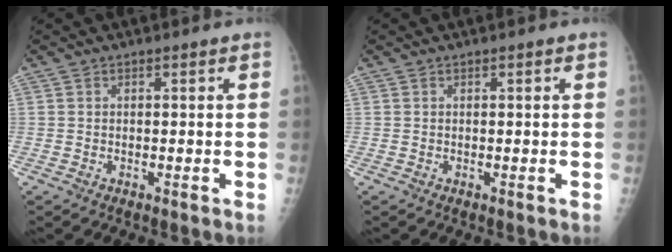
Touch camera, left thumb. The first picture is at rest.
{"total": 0.0}